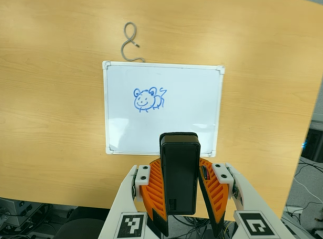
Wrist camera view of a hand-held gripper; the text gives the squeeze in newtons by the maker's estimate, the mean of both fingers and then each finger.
{"total": 9.0, "left": 7.2, "right": 10.8}